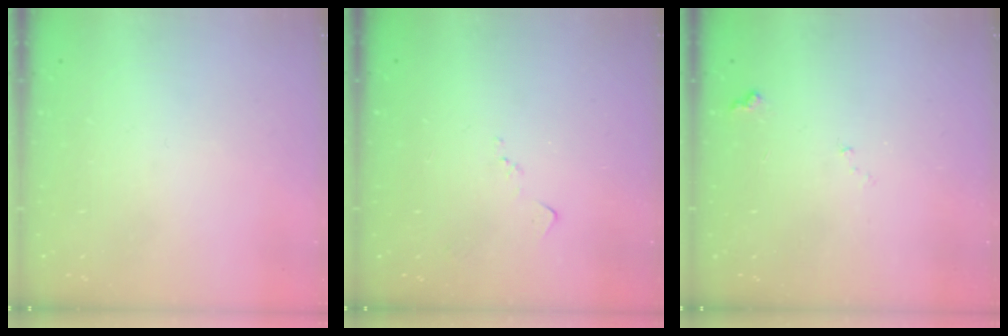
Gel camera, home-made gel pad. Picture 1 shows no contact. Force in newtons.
{"total": 6.6, "press": 6.5, "slide": 0.9}
{"total": 7.4, "press": 7.4, "slide": 0.8}